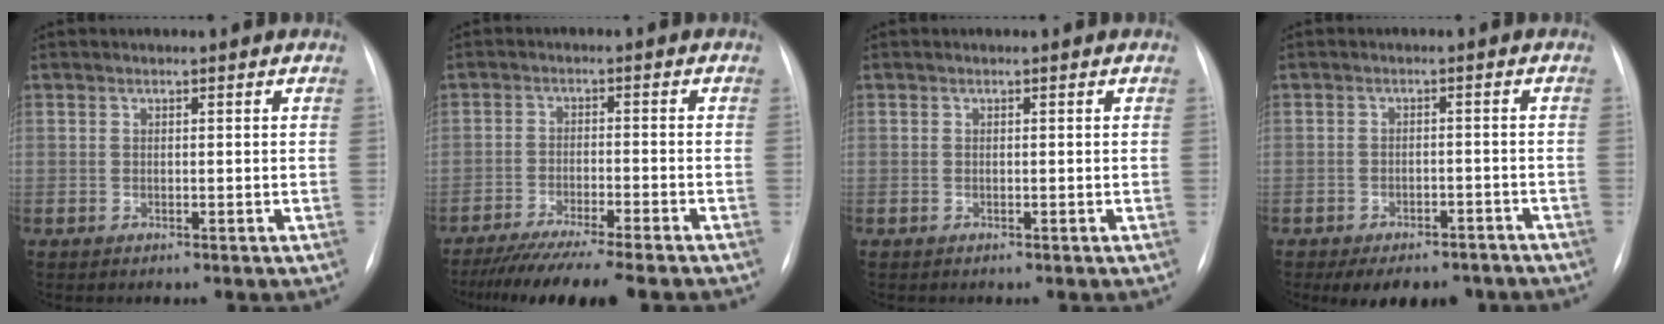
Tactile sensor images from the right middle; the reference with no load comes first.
{"total": 12.5, "force": [-10.7, -0.2, 6.5], "torque": [-0.086, -0.035, -0.167]}
{"total": 0.0}
{"total": 10.7, "force": [-8.3, 5.1, 4.4], "torque": [-0.055, 0.008, -0.102]}